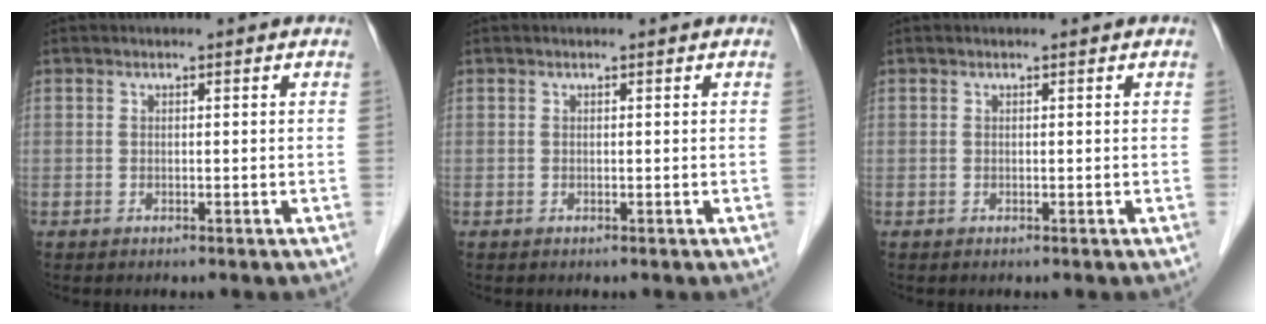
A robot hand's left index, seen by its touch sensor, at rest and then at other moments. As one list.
[{"total": 0.0}, {"total": 0.0}]